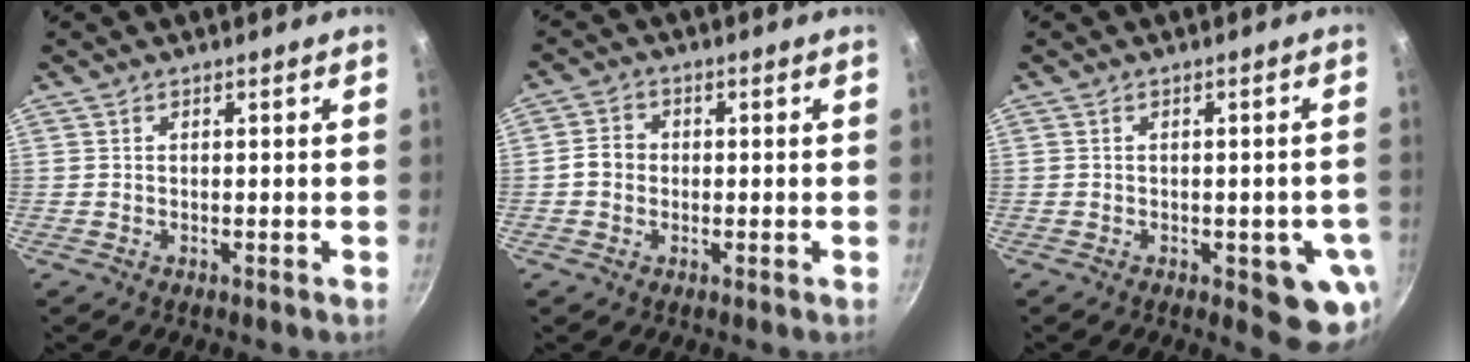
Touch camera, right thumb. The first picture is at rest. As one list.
[{"total": 3.6, "force": [-0.4, 3.2, 1.6], "torque": [-0.017, 0.012, -0.016]}, {"total": 8.4, "force": [-2.4, 3.5, 7.2], "torque": [-0.050, 0.001, -0.025]}]